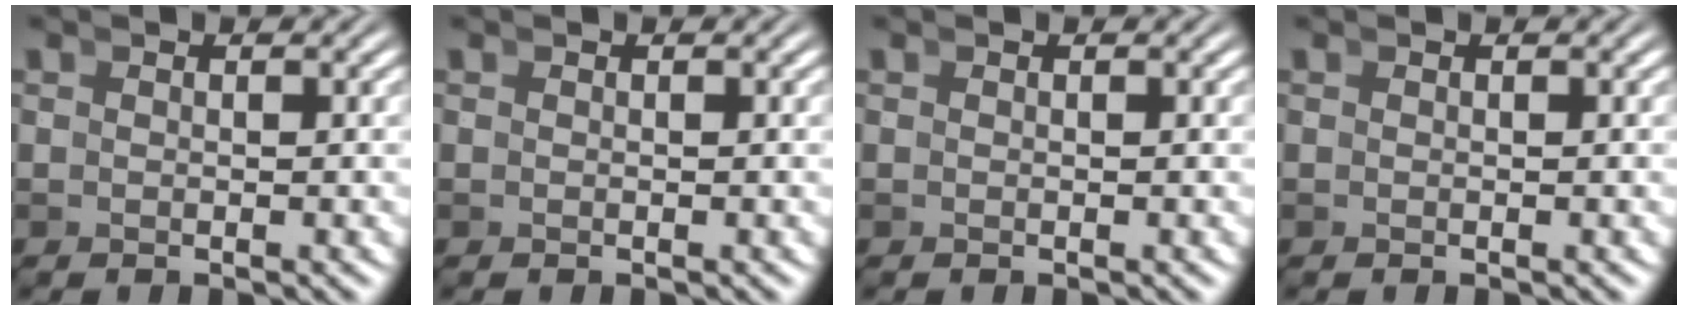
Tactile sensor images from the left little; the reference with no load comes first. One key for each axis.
{"total": 0.0}
{"total": 0.0}
{"total": 0.0}